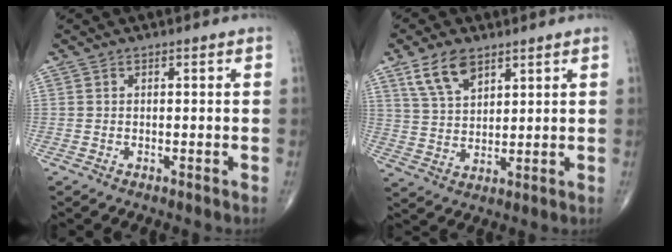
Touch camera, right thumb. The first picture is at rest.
{"total": 8.0, "force": [4.9, 4.1, 4.8], "torque": [-0.079, -0.021, 0.100]}